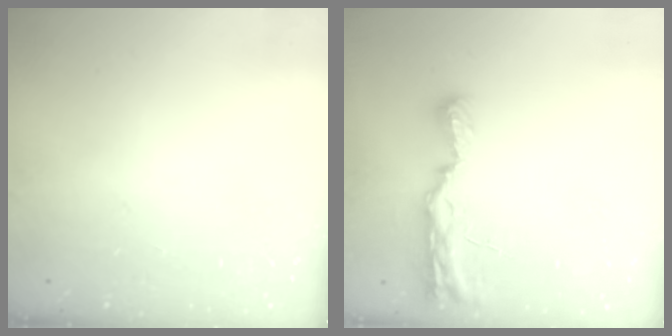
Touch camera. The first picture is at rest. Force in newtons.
{"total": 8.8, "press": 8.7, "slide": 0.9}